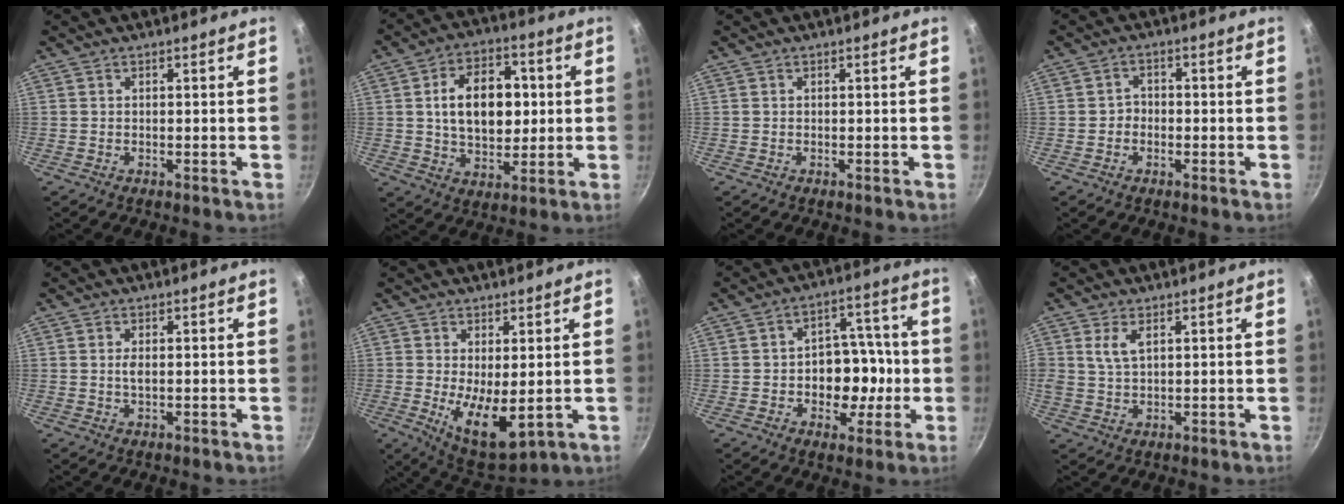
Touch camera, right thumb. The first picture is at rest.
{"total": 14.9, "force": [1.8, 9.9, 11.0], "torque": [-0.138, 0.006, 0.027]}
{"total": 0.0}
{"total": 2.7, "force": [-0.9, 2.3, 1.2], "torque": [-0.001, 0.012, -0.017]}
{"total": 1.5, "force": [0.1, 0.6, 1.3], "torque": [-0.029, -0.001, 0.002]}
{"total": 10.3, "force": [-0.5, 4.4, 9.2], "torque": [-0.136, -0.026, 0.008]}
{"total": 11.4, "force": [-1.9, 8.4, 7.4], "torque": [-0.052, 0.027, -0.028]}
{"total": 4.0, "force": [1.6, 2.2, 3.0], "torque": [-0.057, -0.007, 0.033]}